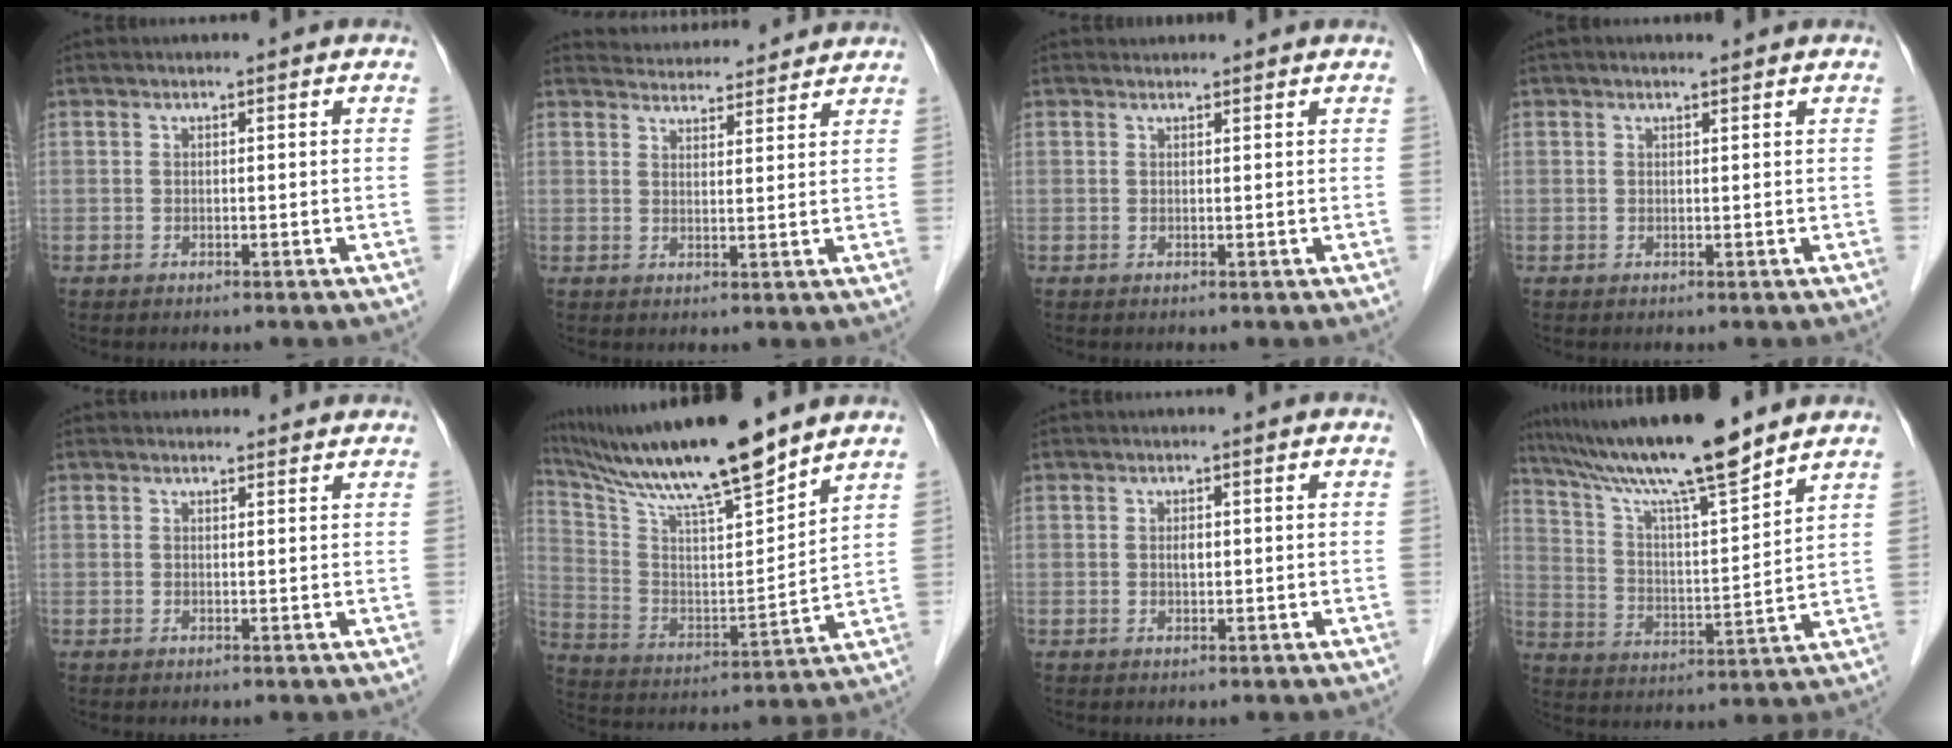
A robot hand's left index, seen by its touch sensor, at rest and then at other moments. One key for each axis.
{"total": 8.2, "fx": 8.1, "fy": 1.4, "fz": 0.9, "tx": -0.012, "ty": 0.016, "tz": 0.104}
{"total": 1.5, "fx": 1.4, "fy": 0.3, "fz": -0.1, "tx": -0.009, "ty": 0.010, "tz": 0.020}
{"total": 1.4, "fx": 1.1, "fy": 0.3, "fz": 0.8, "tx": -0.017, "ty": 0.012, "tz": 0.016}
{"total": 2.9, "fx": 2.7, "fy": 0.8, "fz": 0.1, "tx": -0.005, "ty": 0.007, "tz": 0.029}
{"total": 18.8, "fx": 15.9, "fy": 0.8, "fz": 10.1, "tx": -0.188, "ty": 0.002, "tz": 0.284}
{"total": 0.9, "fx": 0.0, "fy": 0.5, "fz": 0.8, "tx": -0.016, "ty": -0.002, "tz": 0.002}
{"total": 15.8, "fx": 13.2, "fy": 0.1, "fz": 8.7, "tx": -0.153, "ty": 0.001, "tz": 0.230}